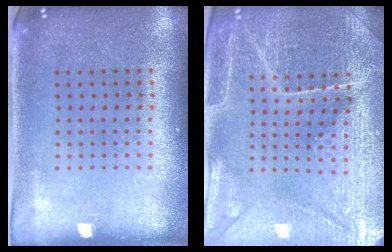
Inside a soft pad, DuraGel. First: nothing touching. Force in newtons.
{"total": 4.3, "press": 4.2, "slide": 1.0}